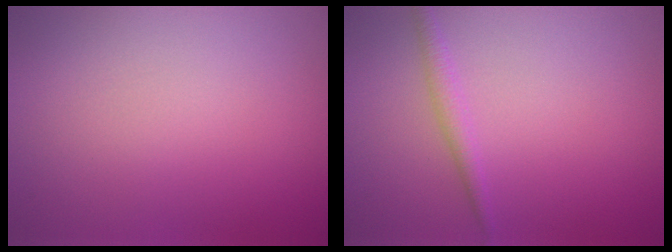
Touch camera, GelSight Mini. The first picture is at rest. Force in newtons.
{"total": 1.3, "press": 1.3, "slide": 0.0}